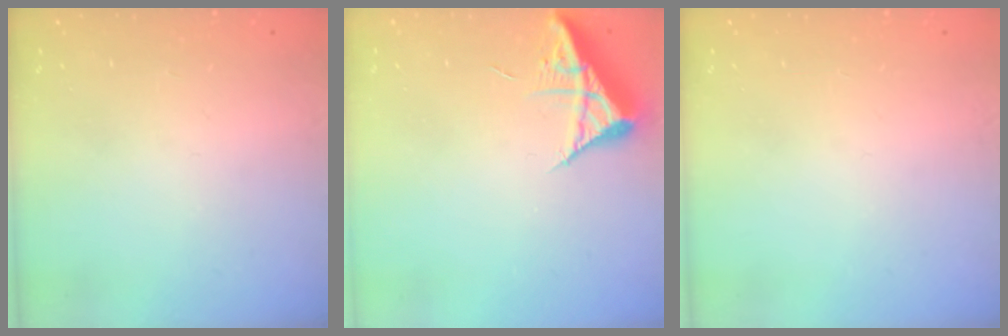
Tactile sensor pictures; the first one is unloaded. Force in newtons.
{"total": 9.2, "press": 9.2, "slide": 0.8}
{"total": 0.0}